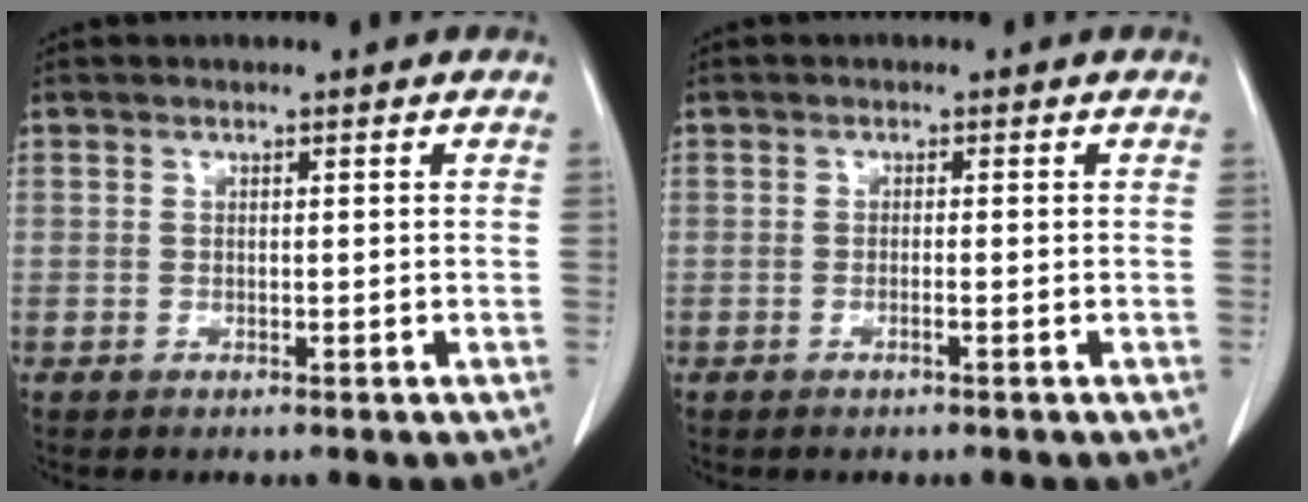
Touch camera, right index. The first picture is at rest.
{"total": 0.8, "force": [-0.5, -0.2, 0.7], "torque": [-0.013, 0.001, -0.007]}